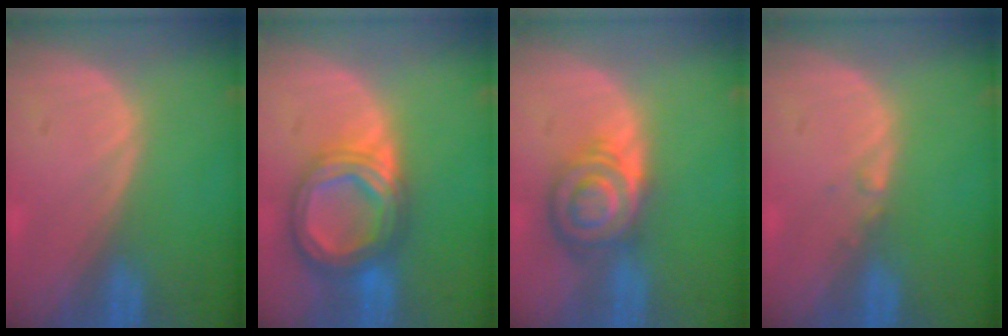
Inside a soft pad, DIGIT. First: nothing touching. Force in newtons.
{"total": 8.4, "press": 8.4, "slide": 0.7}
{"total": 6.6, "press": 6.6, "slide": 0.2}
{"total": 0.6, "press": 0.6, "slide": 0.2}